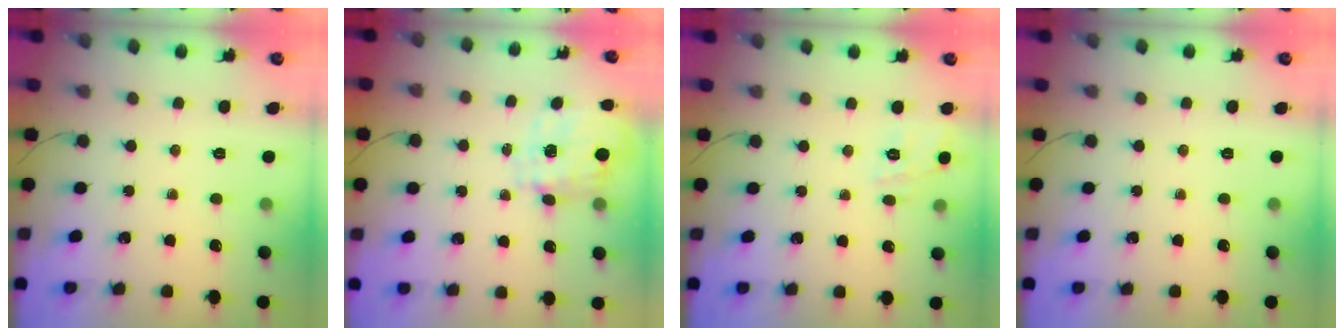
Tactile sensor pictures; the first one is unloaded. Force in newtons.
{"total": 3.6, "press": 3.5, "slide": 1.0}
{"total": 10.7, "press": 10.6, "slide": 1.1}
{"total": 0.0}